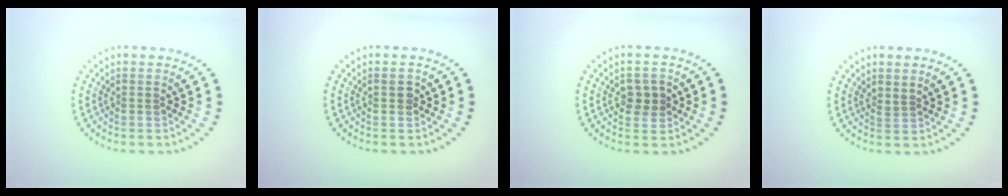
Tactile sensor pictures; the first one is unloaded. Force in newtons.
{"total": 1.2, "press": 1.1, "slide": 0.4}
{"total": 2.2, "press": 2.2, "slide": 0.2}
{"total": 0.5, "press": 0.3, "slide": 0.4}